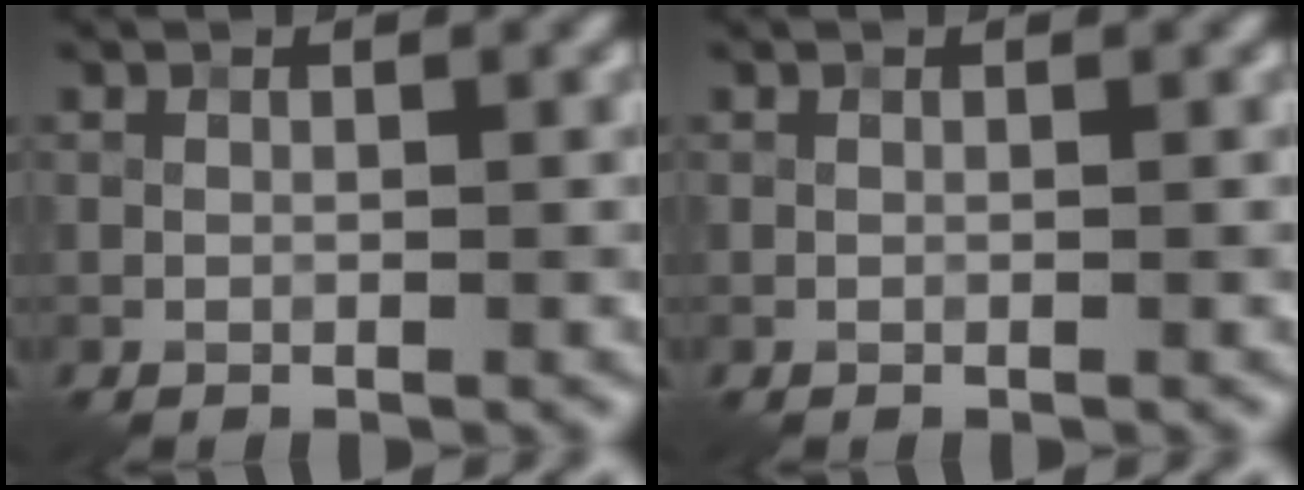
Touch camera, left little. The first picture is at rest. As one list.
[{"total": 0.0}]